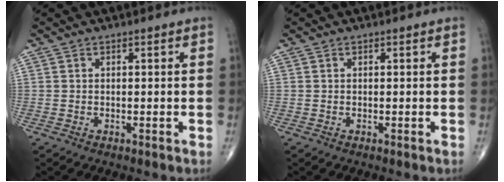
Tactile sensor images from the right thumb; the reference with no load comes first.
{"total": 0.0}